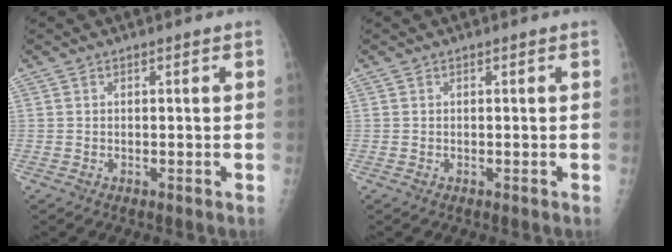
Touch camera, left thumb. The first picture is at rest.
{"total": 0.0}